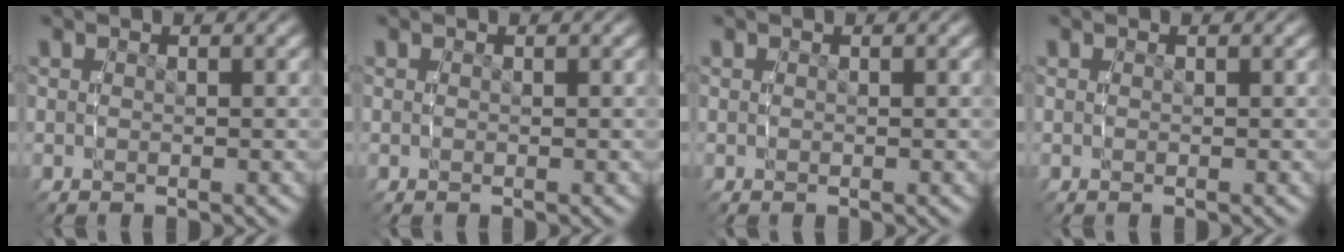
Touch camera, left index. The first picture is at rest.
{"total": 0.0}
{"total": 0.0}
{"total": 0.0}